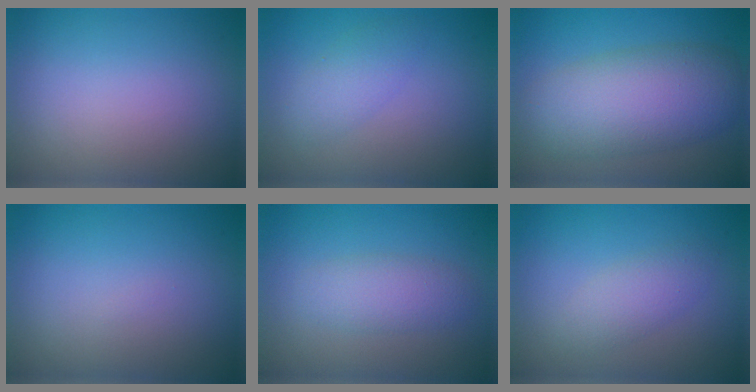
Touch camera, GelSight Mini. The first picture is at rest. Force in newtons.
{"total": 2.2, "press": 2.2, "slide": 0.1}
{"total": 7.6, "press": 7.6, "slide": 0.6}
{"total": 0.0}
{"total": 2.7, "press": 2.7, "slide": 0.1}
{"total": 2.2, "press": 2.2, "slide": 0.0}